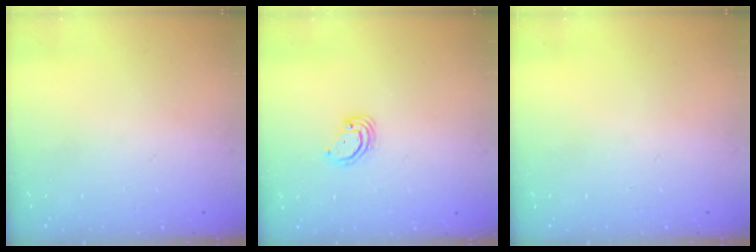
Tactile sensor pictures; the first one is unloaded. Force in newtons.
{"total": 2.9, "press": 2.9, "slide": 0.2}
{"total": 0.0}